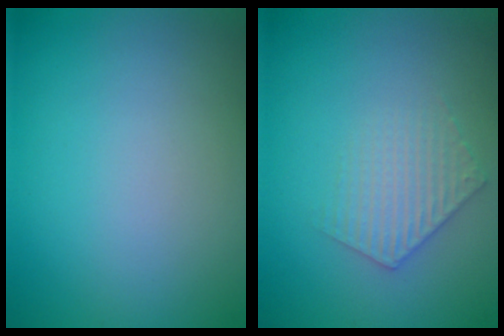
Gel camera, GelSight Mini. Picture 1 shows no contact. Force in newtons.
{"total": 2.4, "press": 2.4, "slide": 0.3}